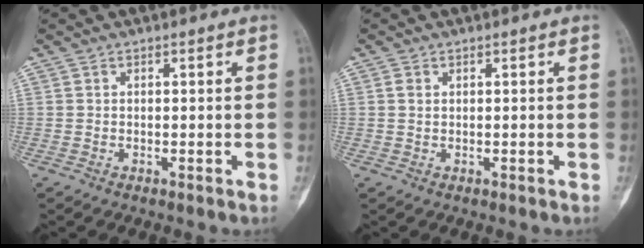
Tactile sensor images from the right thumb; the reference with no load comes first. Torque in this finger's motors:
{"motor_torque": [-0.32, 0.10, 0.28, 0.00, 0.04]}